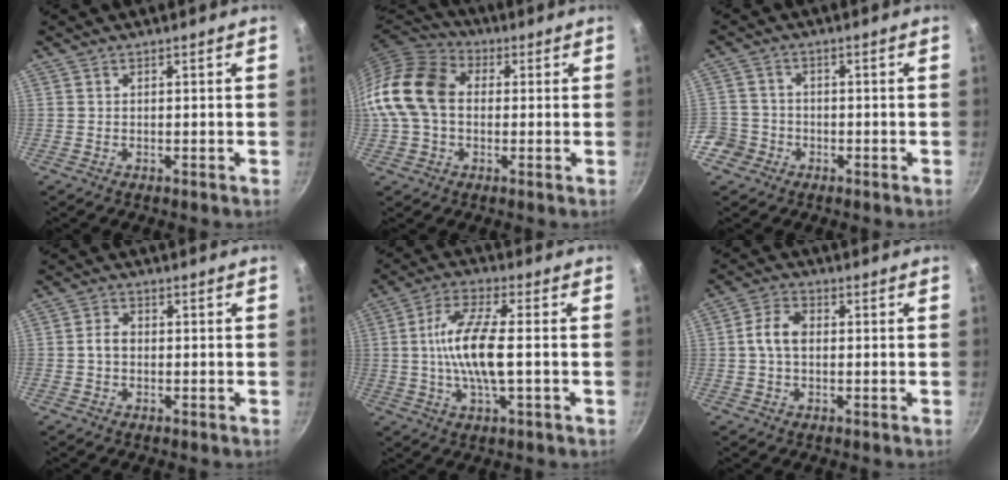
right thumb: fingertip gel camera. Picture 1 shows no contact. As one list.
[{"total": 15.7, "force": [0.6, 11.6, 10.5], "torque": [-0.184, 0.033, -0.006]}, {"total": 6.6, "force": [-3.2, 5.6, 1.5], "torque": [-0.013, 0.039, -0.061]}, {"total": 2.9, "force": [-0.4, 2.2, 1.8], "torque": [-0.024, 0.013, -0.009]}, {"total": 11.5, "force": [-0.6, 3.4, 11.0], "torque": [-0.219, 0.016, -0.020]}, {"total": 5.7, "force": [0.1, 3.9, 4.1], "torque": [-0.074, 0.017, -0.007]}]